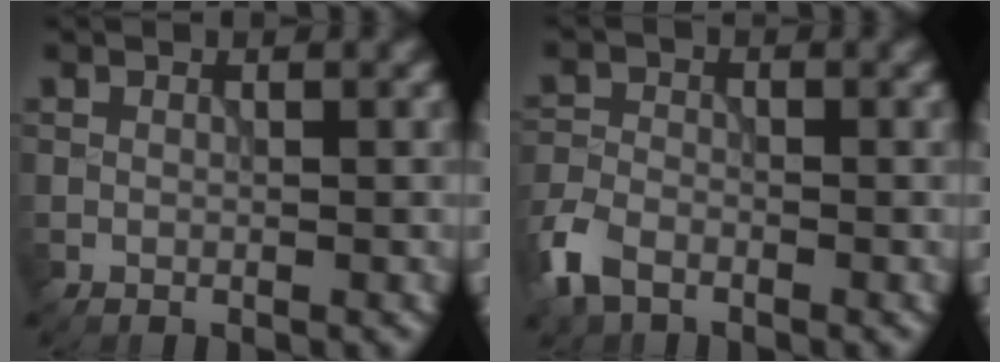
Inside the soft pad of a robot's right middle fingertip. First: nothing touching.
{"total": 4.1, "force": [-2.8, 2.2, 2.0], "torque": [-0.050, -0.007, -0.069]}